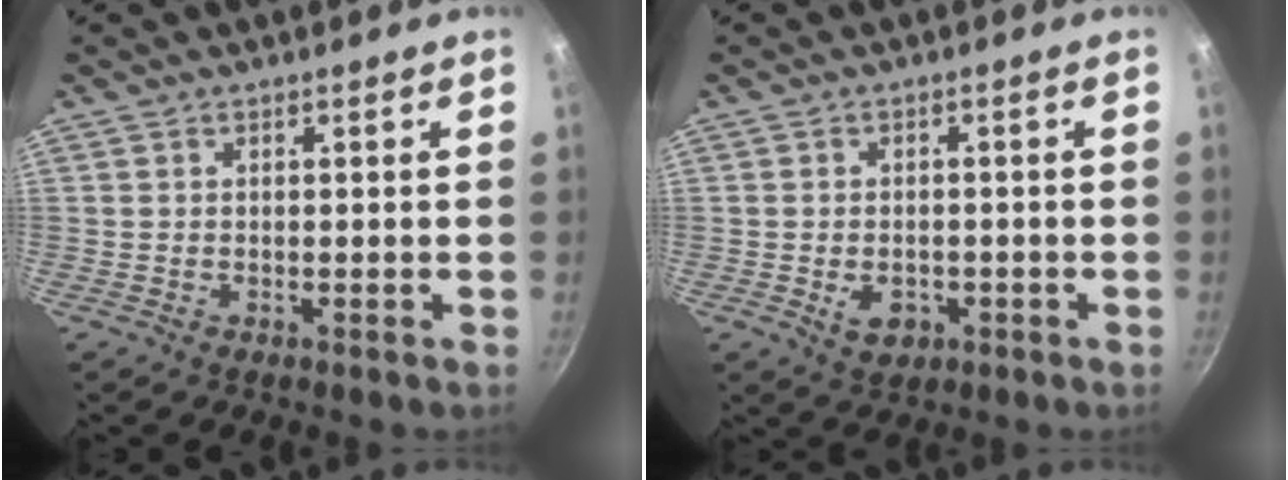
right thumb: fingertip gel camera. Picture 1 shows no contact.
{"total": 4.6, "force": [-1.4, 3.2, 2.9], "torque": [-0.035, 0.006, -0.014]}